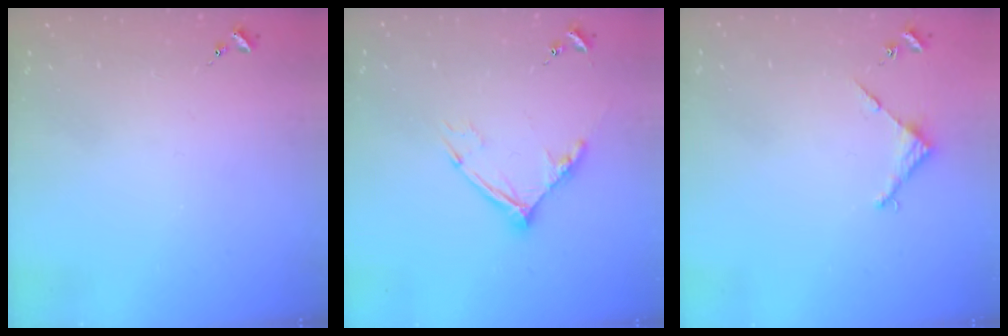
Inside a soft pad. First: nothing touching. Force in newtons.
{"total": 12.8, "press": 12.7, "slide": 1.2}
{"total": 2.9, "press": 2.8, "slide": 0.2}